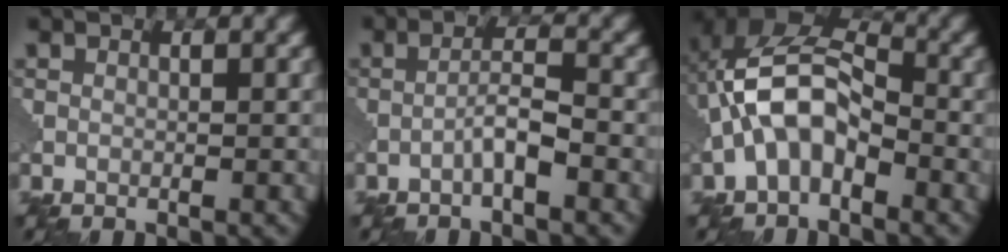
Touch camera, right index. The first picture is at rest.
{"total": 2.7, "force": [-1.4, 0.3, 2.3], "torque": [-0.041, 0.013, -0.030]}
{"total": 8.3, "force": [-1.7, 4.8, 6.6], "torque": [-0.136, 0.022, -0.046]}